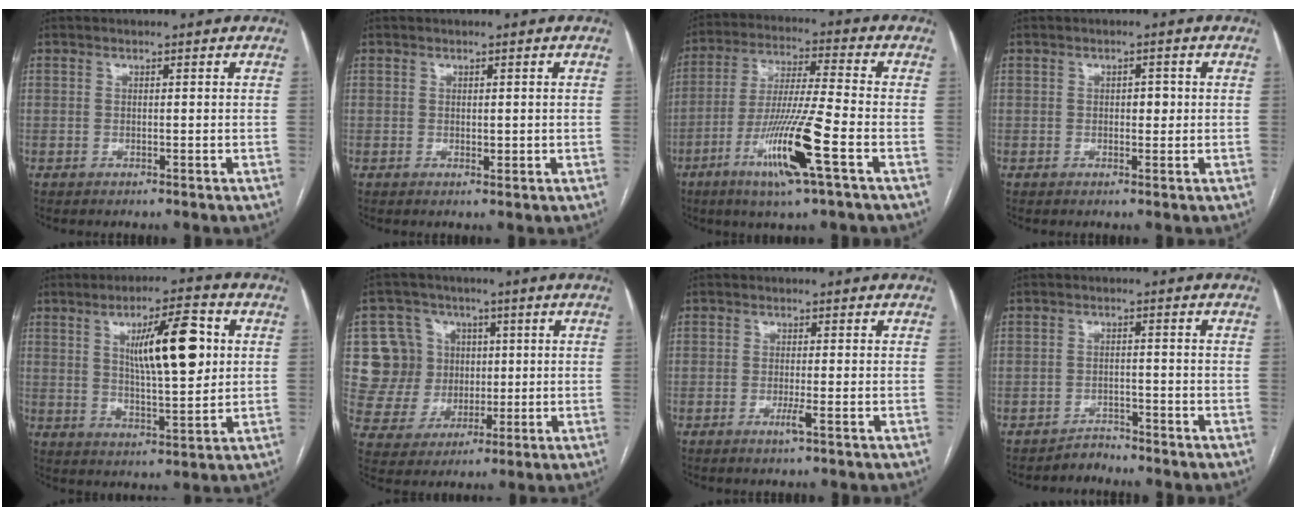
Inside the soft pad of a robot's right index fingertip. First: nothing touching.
{"total": 1.2, "force": [0.1, 0.6, 1.0], "torque": [-0.014, -0.004, 0.005]}
{"total": 13.4, "force": [-5.6, -0.4, 12.1], "torque": [-0.241, -0.020, -0.106]}
{"total": 1.3, "force": [0.0, 0.7, 1.1], "torque": [-0.012, 0.002, -0.001]}
{"total": 12.1, "force": [3.2, 2.3, 11.5], "torque": [-0.186, 0.006, 0.054]}
{"total": 10.5, "force": [2.4, 10.0, 1.8], "torque": [-0.045, 0.036, 0.053]}
{"total": 1.7, "force": [-0.7, -0.2, 1.5], "torque": [-0.028, -0.004, -0.013]}
{"total": 2.3, "force": [-2.1, 0.3, -0.7], "torque": [0.017, -0.005, -0.035]}